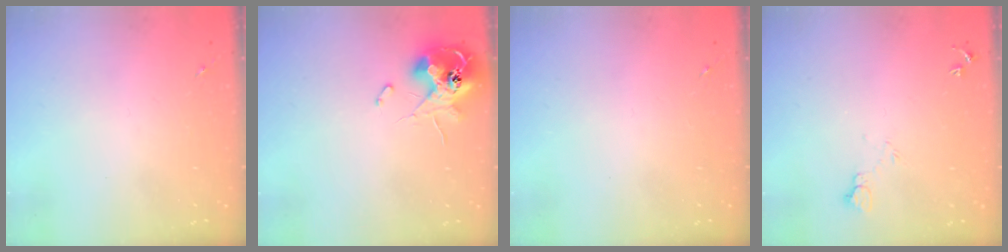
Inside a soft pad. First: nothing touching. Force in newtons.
{"total": 12.7, "press": 12.6, "slide": 1.5}
{"total": 0.0}
{"total": 4.2, "press": 4.1, "slide": 0.5}